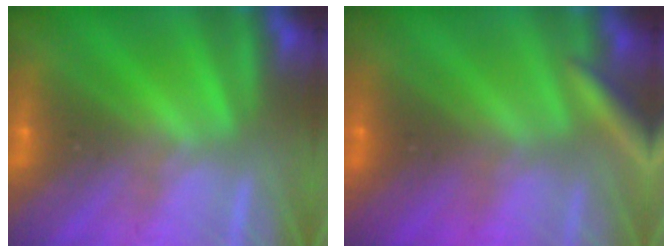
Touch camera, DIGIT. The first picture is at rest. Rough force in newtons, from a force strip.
{"total": 2.7}